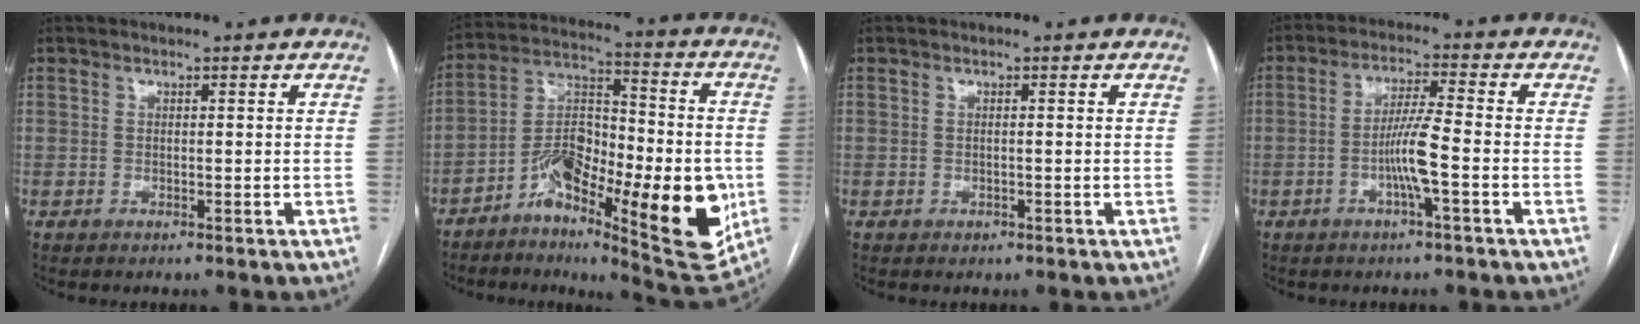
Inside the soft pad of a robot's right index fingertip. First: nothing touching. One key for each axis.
{"total": 20.8, "fx": -6.9, "fy": 6.5, "fz": 18.5, "tx": -0.280, "ty": 0.009, "tz": -0.101}
{"total": 0.0}
{"total": 6.1, "fx": -1.9, "fy": -0.3, "fz": 5.8, "tx": -0.119, "ty": 0.004, "tz": -0.037}